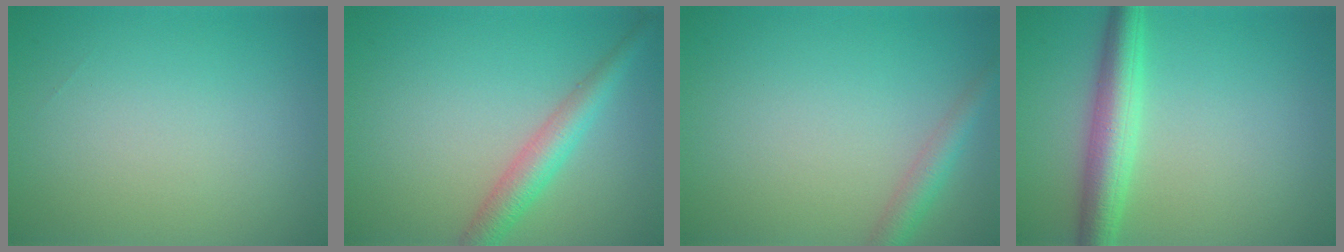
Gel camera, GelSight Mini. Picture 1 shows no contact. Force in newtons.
{"total": 3.4, "press": 3.4, "slide": 0.1}
{"total": 2.4, "press": 2.4, "slide": 0.2}
{"total": 4.6, "press": 4.6, "slide": 0.0}